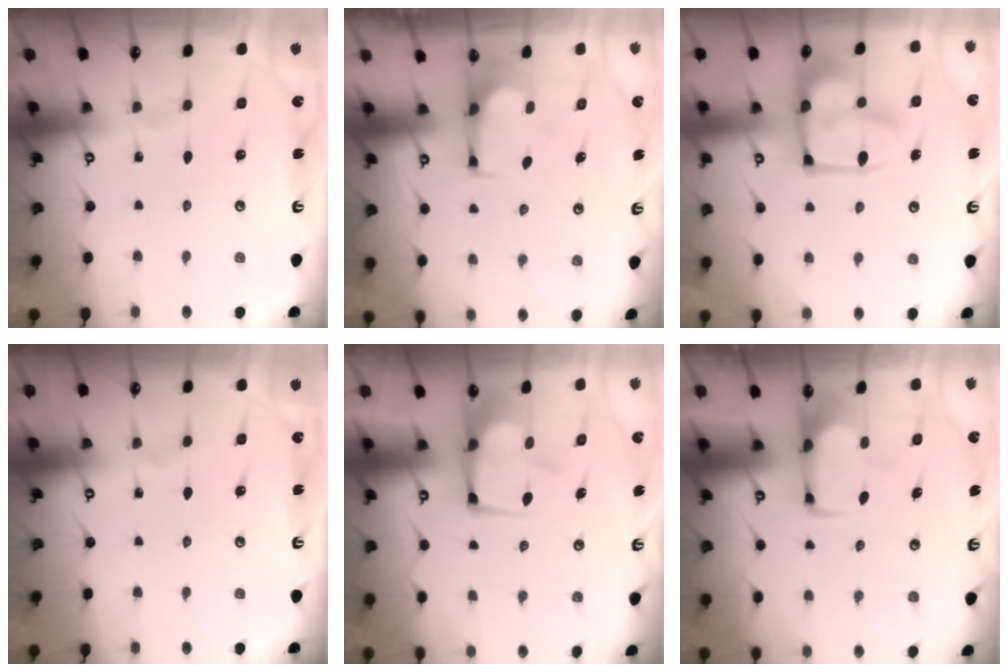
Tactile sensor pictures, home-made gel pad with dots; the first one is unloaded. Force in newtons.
{"total": 3.7, "press": 3.7, "slide": 0.2}
{"total": 14.6, "press": 14.6, "slide": 1.1}
{"total": 0.0}
{"total": 2.4, "press": 2.3, "slide": 0.8}
{"total": 2.0, "press": 2.0, "slide": 0.4}